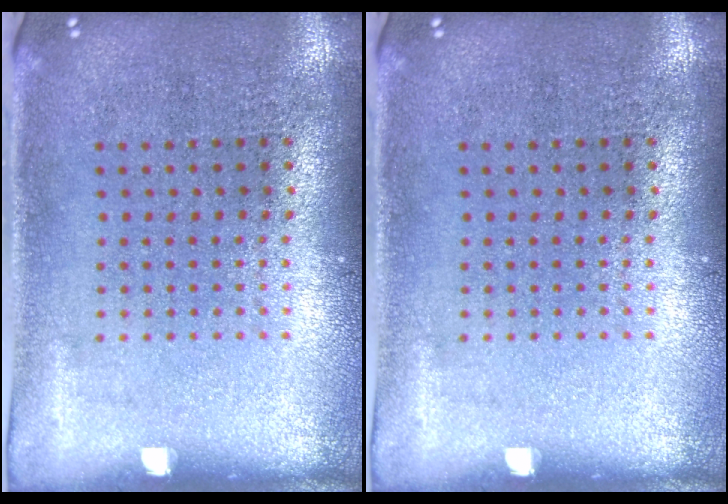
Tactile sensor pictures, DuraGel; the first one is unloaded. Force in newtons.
{"total": 0.0}